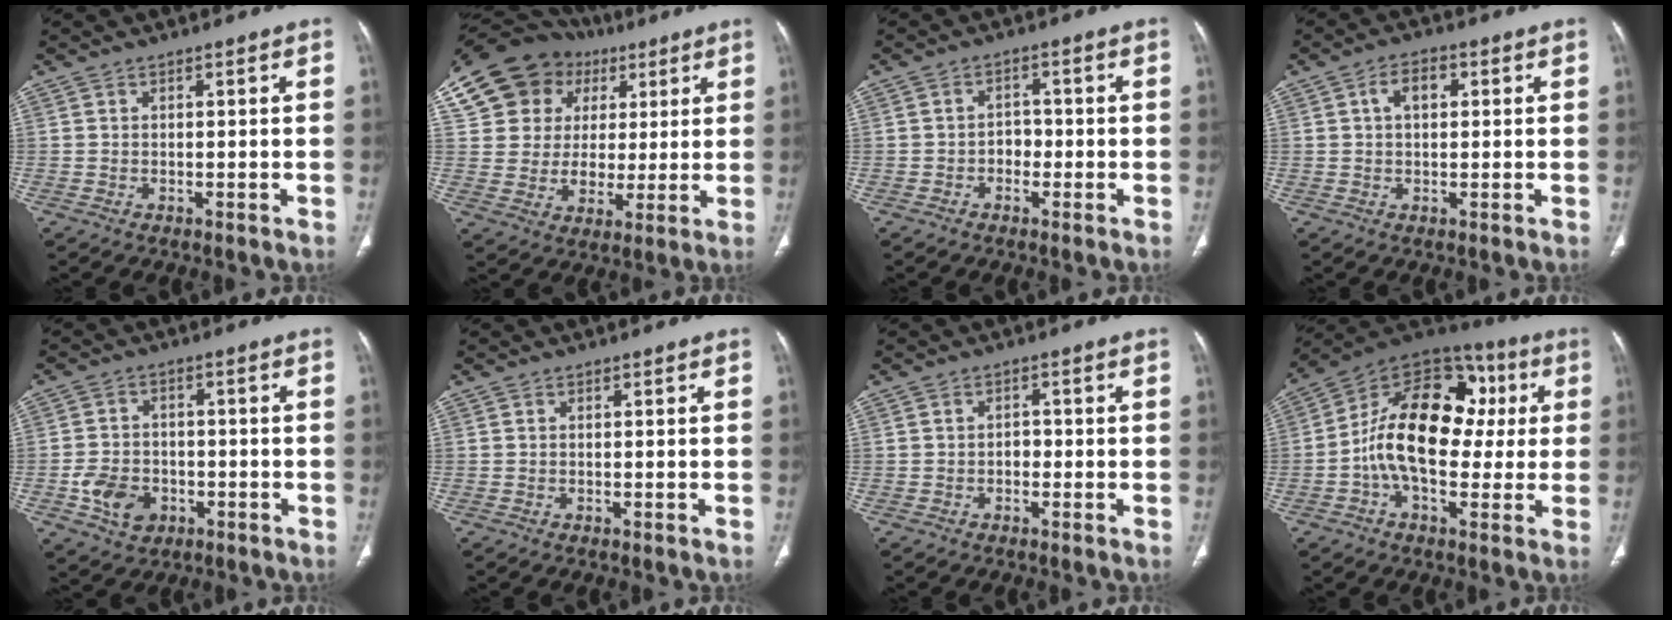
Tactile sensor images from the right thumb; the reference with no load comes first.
{"total": 19.3, "force": [7.3, 16.4, 7.0], "torque": [-0.092, 0.037, 0.138]}
{"total": 2.6, "force": [-1.0, 2.0, 1.2], "torque": [-0.003, 0.012, -0.021]}
{"total": 4.5, "force": [1.1, 2.8, 3.4], "torque": [-0.054, 0.011, 0.017]}
{"total": 7.5, "force": [-2.6, 5.8, 4.0], "torque": [-0.056, 0.015, -0.039]}
{"total": 0.0}
{"total": 1.5, "force": [-0.5, 1.2, 0.9], "torque": [-0.005, 0.006, -0.011]}
{"total": 20.9, "force": [0.8, 13.3, 16.1], "torque": [-0.236, 0.042, 0.003]}